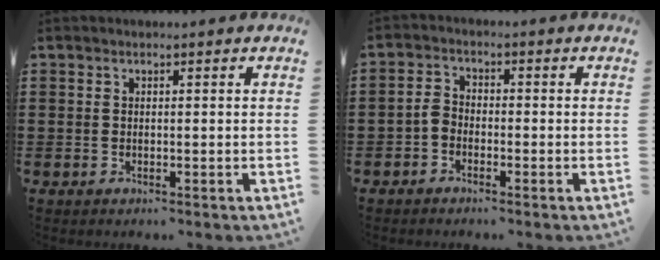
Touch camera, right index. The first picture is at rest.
{"total": 2.4, "force": [-1.4, 1.4, 1.3], "torque": [-0.035, 0.006, -0.031]}